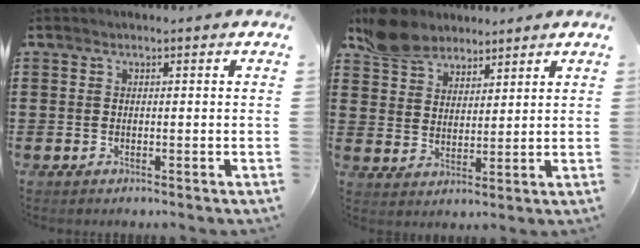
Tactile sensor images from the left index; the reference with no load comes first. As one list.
[{"total": 7.0, "force": [5.9, 3.3, 1.5], "torque": [-0.057, 0.001, 0.117]}]